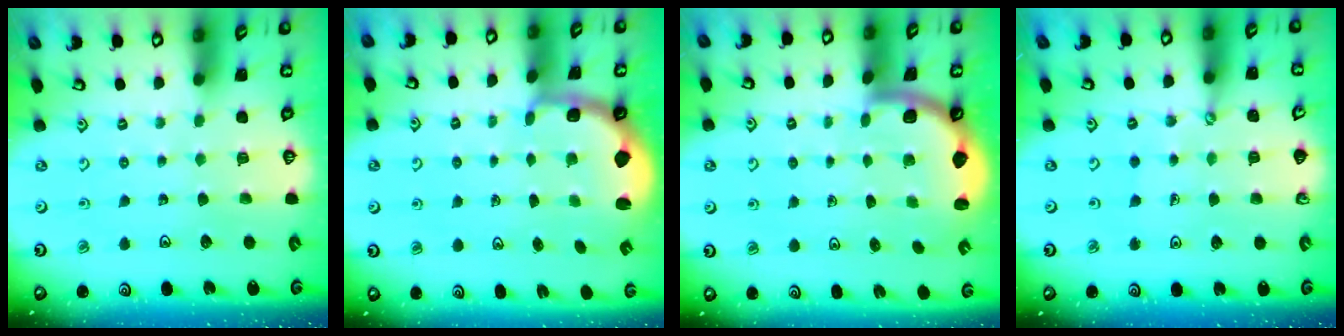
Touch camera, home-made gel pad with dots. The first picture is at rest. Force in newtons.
{"total": 2.1, "press": 1.4, "slide": 1.6}
{"total": 1.8, "press": 1.8, "slide": 0.1}
{"total": 0.6, "press": 0.6, "slide": 0.1}